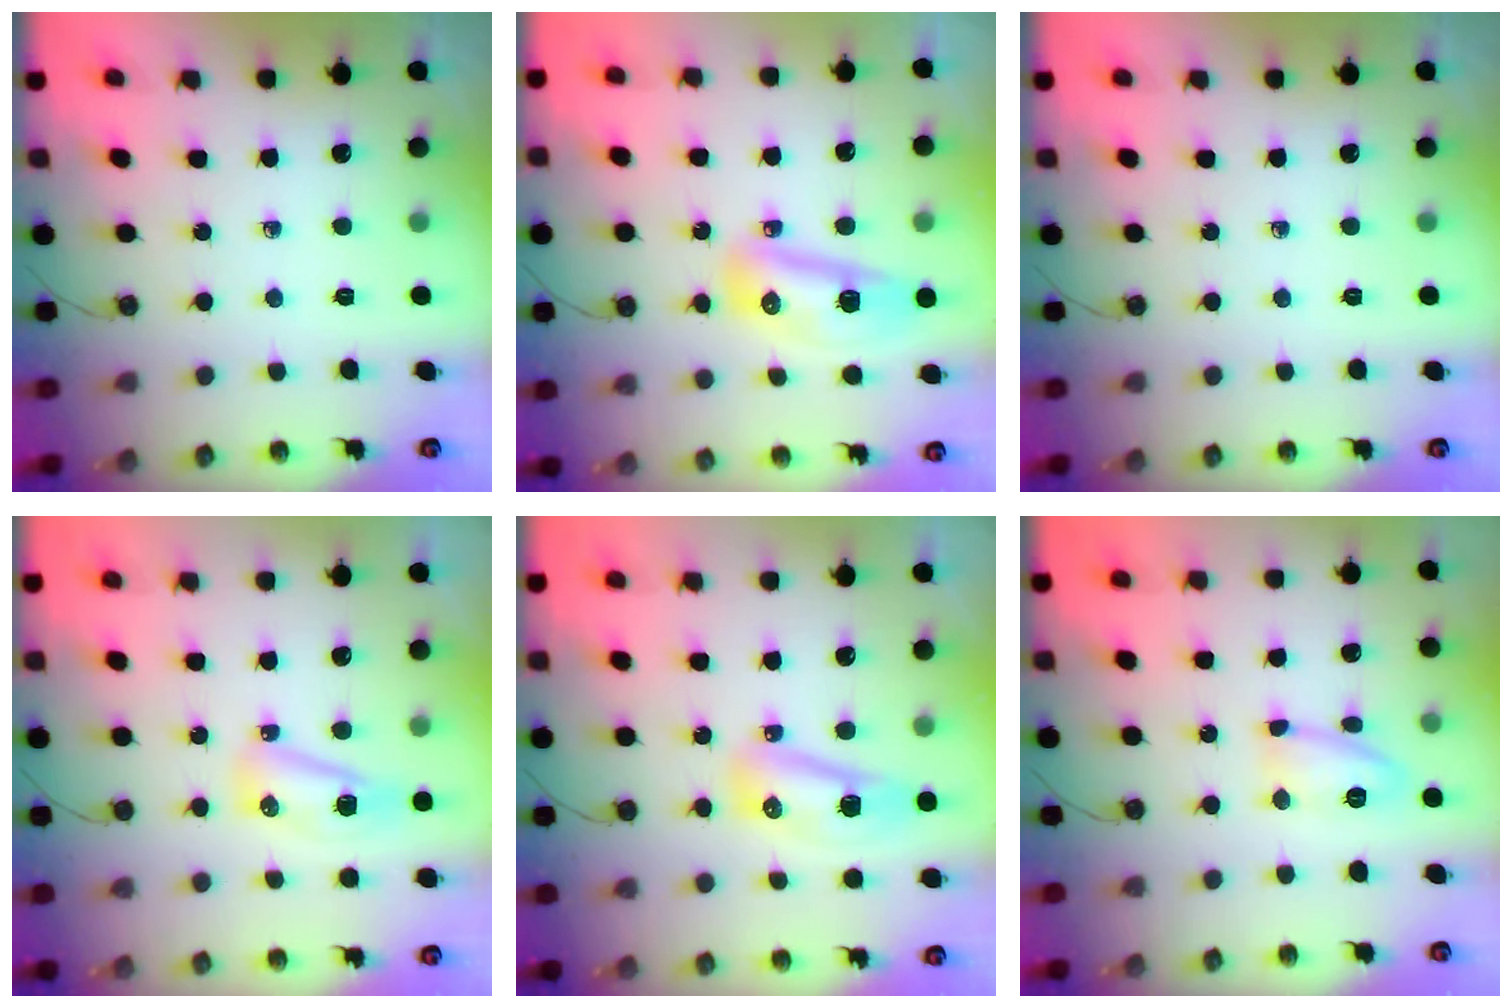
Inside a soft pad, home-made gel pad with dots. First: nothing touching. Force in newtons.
{"total": 9.8, "press": 9.7, "slide": 1.3}
{"total": 0.0}
{"total": 7.2, "press": 7.2, "slide": 0.9}
{"total": 16.5, "press": 10.8, "slide": 12.5}
{"total": 10.3, "press": 10.3, "slide": 1.2}